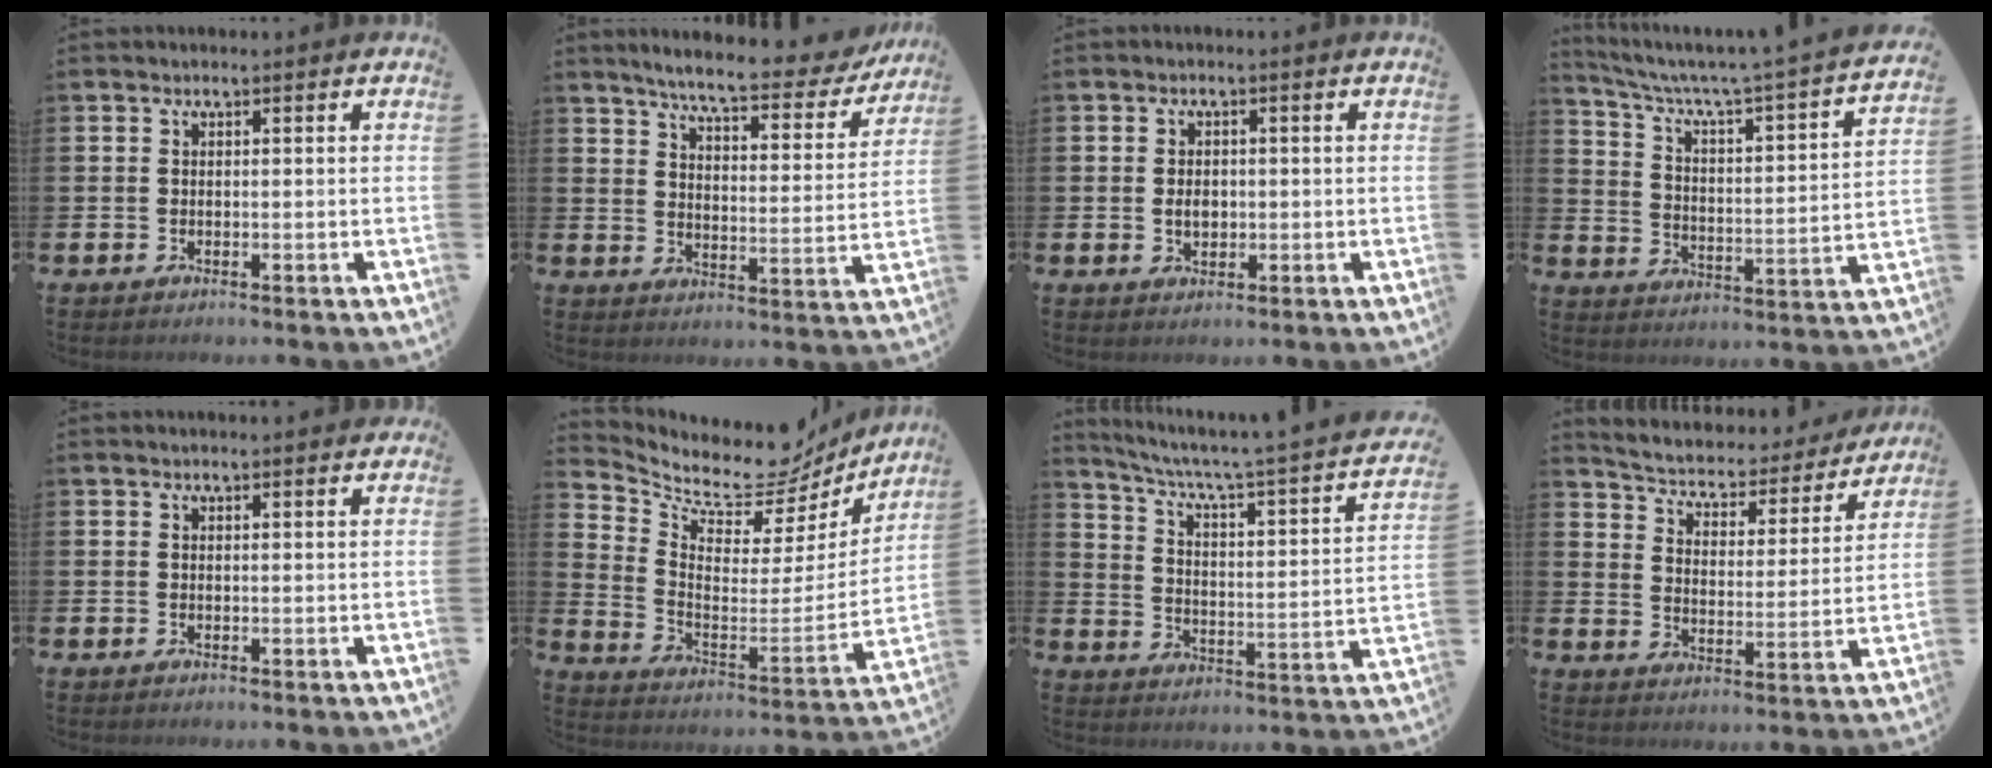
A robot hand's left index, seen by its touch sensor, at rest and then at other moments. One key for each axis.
{"total": 6.7, "fx": 6.1, "fy": 0.8, "fz": 2.8, "tx": -0.076, "ty": -0.041, "tz": 0.098}
{"total": 2.3, "fx": -0.1, "fy": 1.7, "fz": 1.6, "tx": -0.013, "ty": -0.001, "tz": -0.008}
{"total": 4.7, "fx": 3.8, "fy": 0.0, "fz": 2.7, "tx": -0.076, "ty": -0.043, "tz": 0.052}
{"total": 0.8, "fx": 0.8, "fy": 0.0, "fz": 0.3, "tx": 0.003, "ty": -0.002, "tz": 0.012}
{"total": 9.0, "fx": 8.0, "fy": 3.3, "fz": 2.3, "tx": -0.075, "ty": -0.068, "tz": 0.135}
{"total": 4.7, "fx": 3.4, "fy": 0.2, "fz": 3.3, "tx": -0.084, "ty": -0.038, "tz": 0.045}
{"total": 4.7, "fx": 4.3, "fy": 1.7, "fz": 1.2, "tx": -0.053, "ty": -0.036, "tz": 0.066}